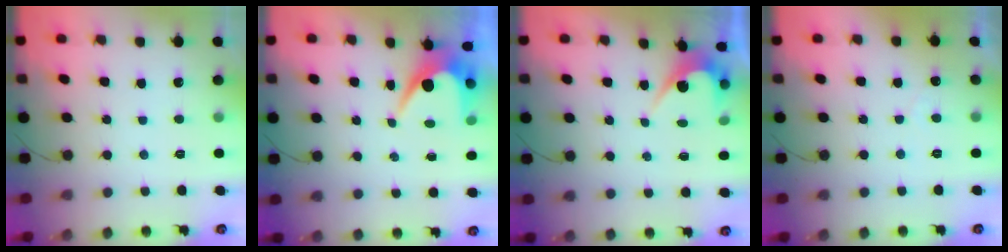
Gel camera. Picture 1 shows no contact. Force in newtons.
{"total": 6.9, "press": 6.8, "slide": 0.6}
{"total": 3.5, "press": 3.5, "slide": 0.2}
{"total": 2.3, "press": 2.3, "slide": 0.1}